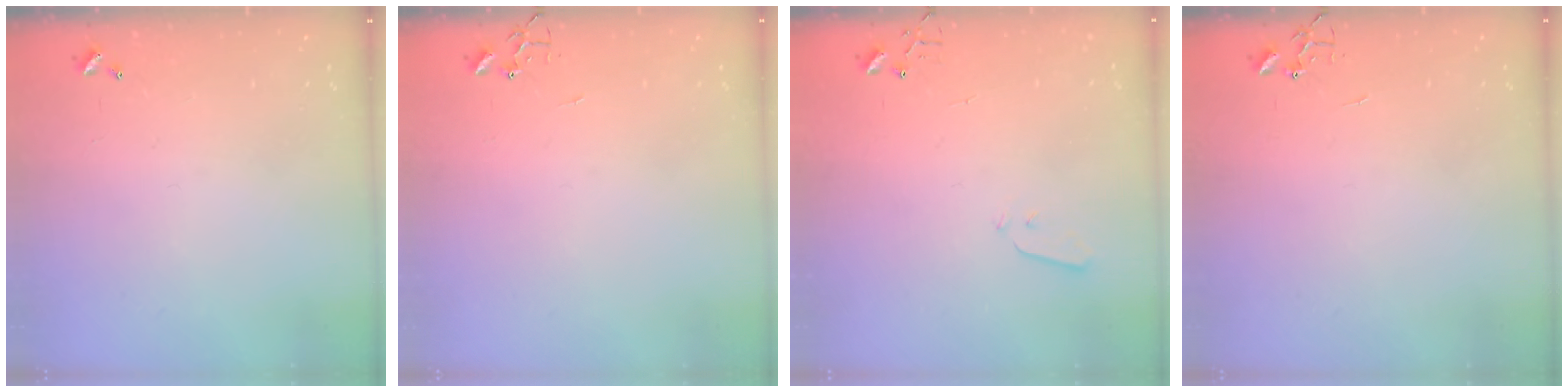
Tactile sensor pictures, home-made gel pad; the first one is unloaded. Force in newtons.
{"total": 0.0}
{"total": 3.0, "press": 2.9, "slide": 0.7}
{"total": 0.0}